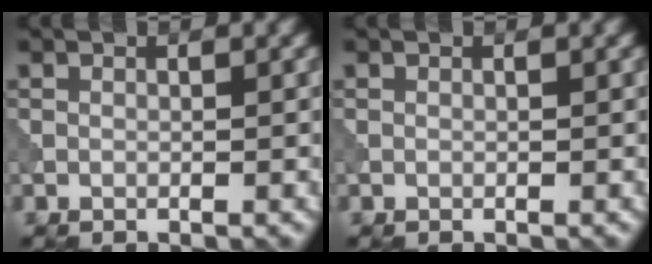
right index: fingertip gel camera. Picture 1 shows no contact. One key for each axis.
{"total": 0.0}